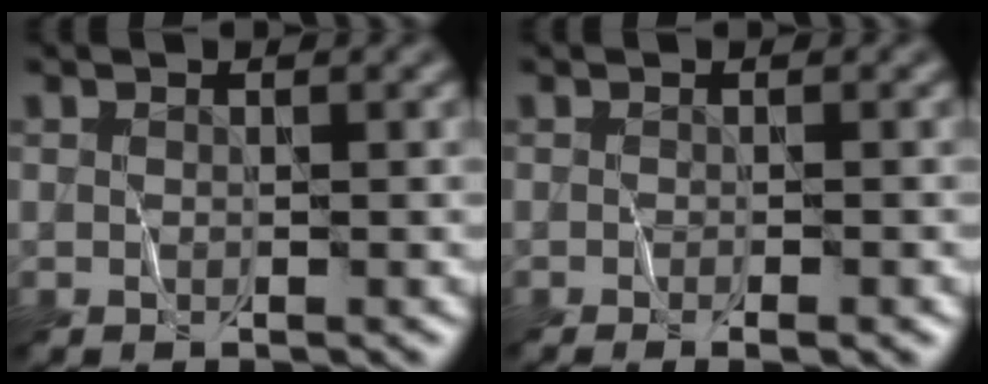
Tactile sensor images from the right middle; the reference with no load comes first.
{"total": 1.8, "force": [-1.0, 0.2, 1.4], "torque": [-0.016, -0.005, -0.015]}